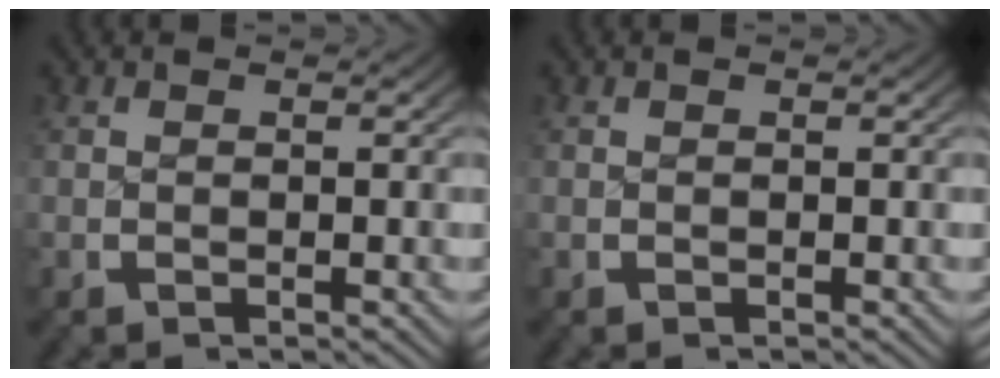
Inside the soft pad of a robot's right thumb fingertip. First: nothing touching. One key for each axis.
{"total": 0.0}